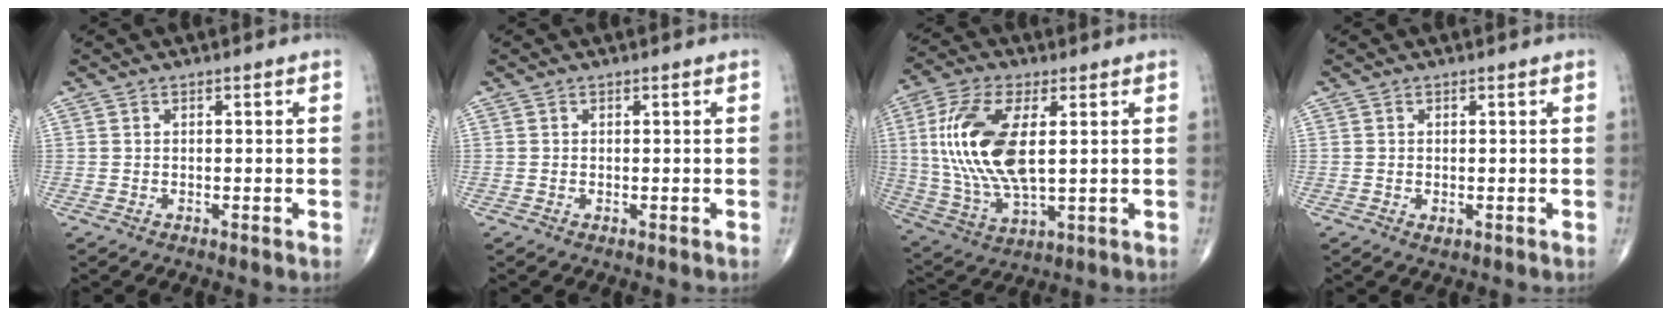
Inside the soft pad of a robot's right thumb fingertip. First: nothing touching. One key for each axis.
{"total": 0.0}
{"total": 17.7, "fx": 2.6, "fy": 7.9, "fz": 15.6, "tx": -0.331, "ty": -0.011, "tz": 0.055}
{"total": 0.8, "fx": -0.1, "fy": 0.5, "fz": 0.6, "tx": -0.012, "ty": -0.002, "tz": 0.000}